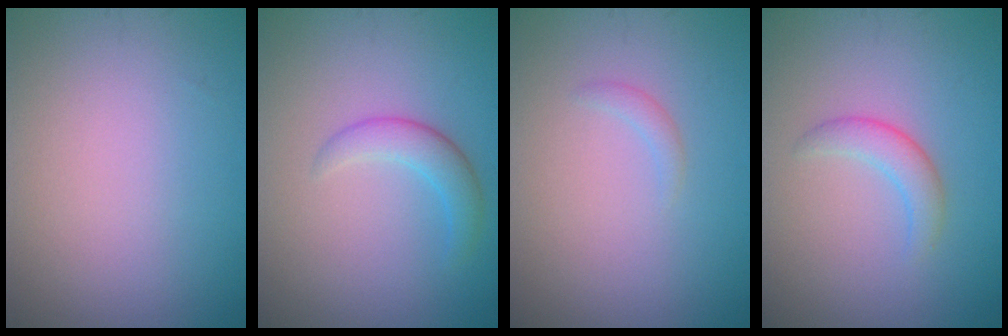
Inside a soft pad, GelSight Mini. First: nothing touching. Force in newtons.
{"total": 2.4, "press": 2.4, "slide": 0.2}
{"total": 0.8, "press": 0.8, "slide": 0.1}
{"total": 2.1, "press": 2.1, "slide": 0.2}